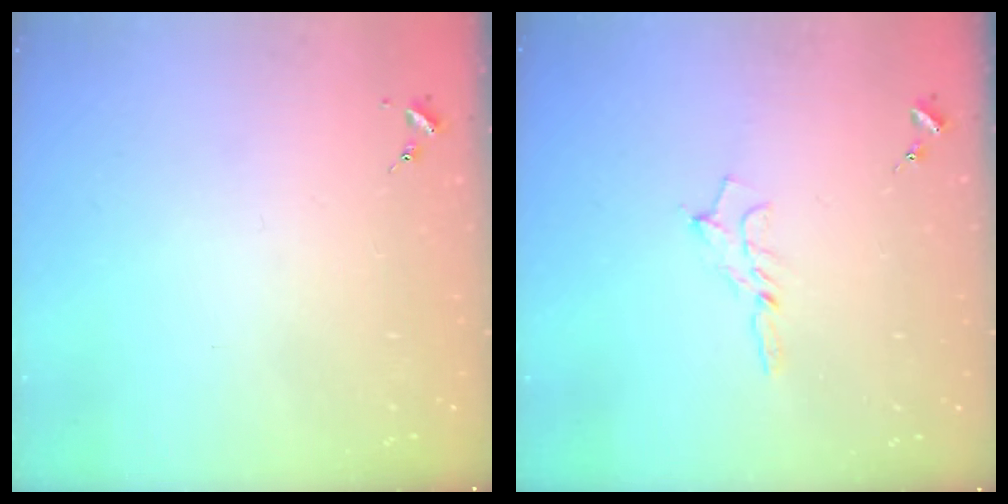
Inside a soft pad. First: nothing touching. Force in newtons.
{"total": 5.9, "press": 5.9, "slide": 0.7}